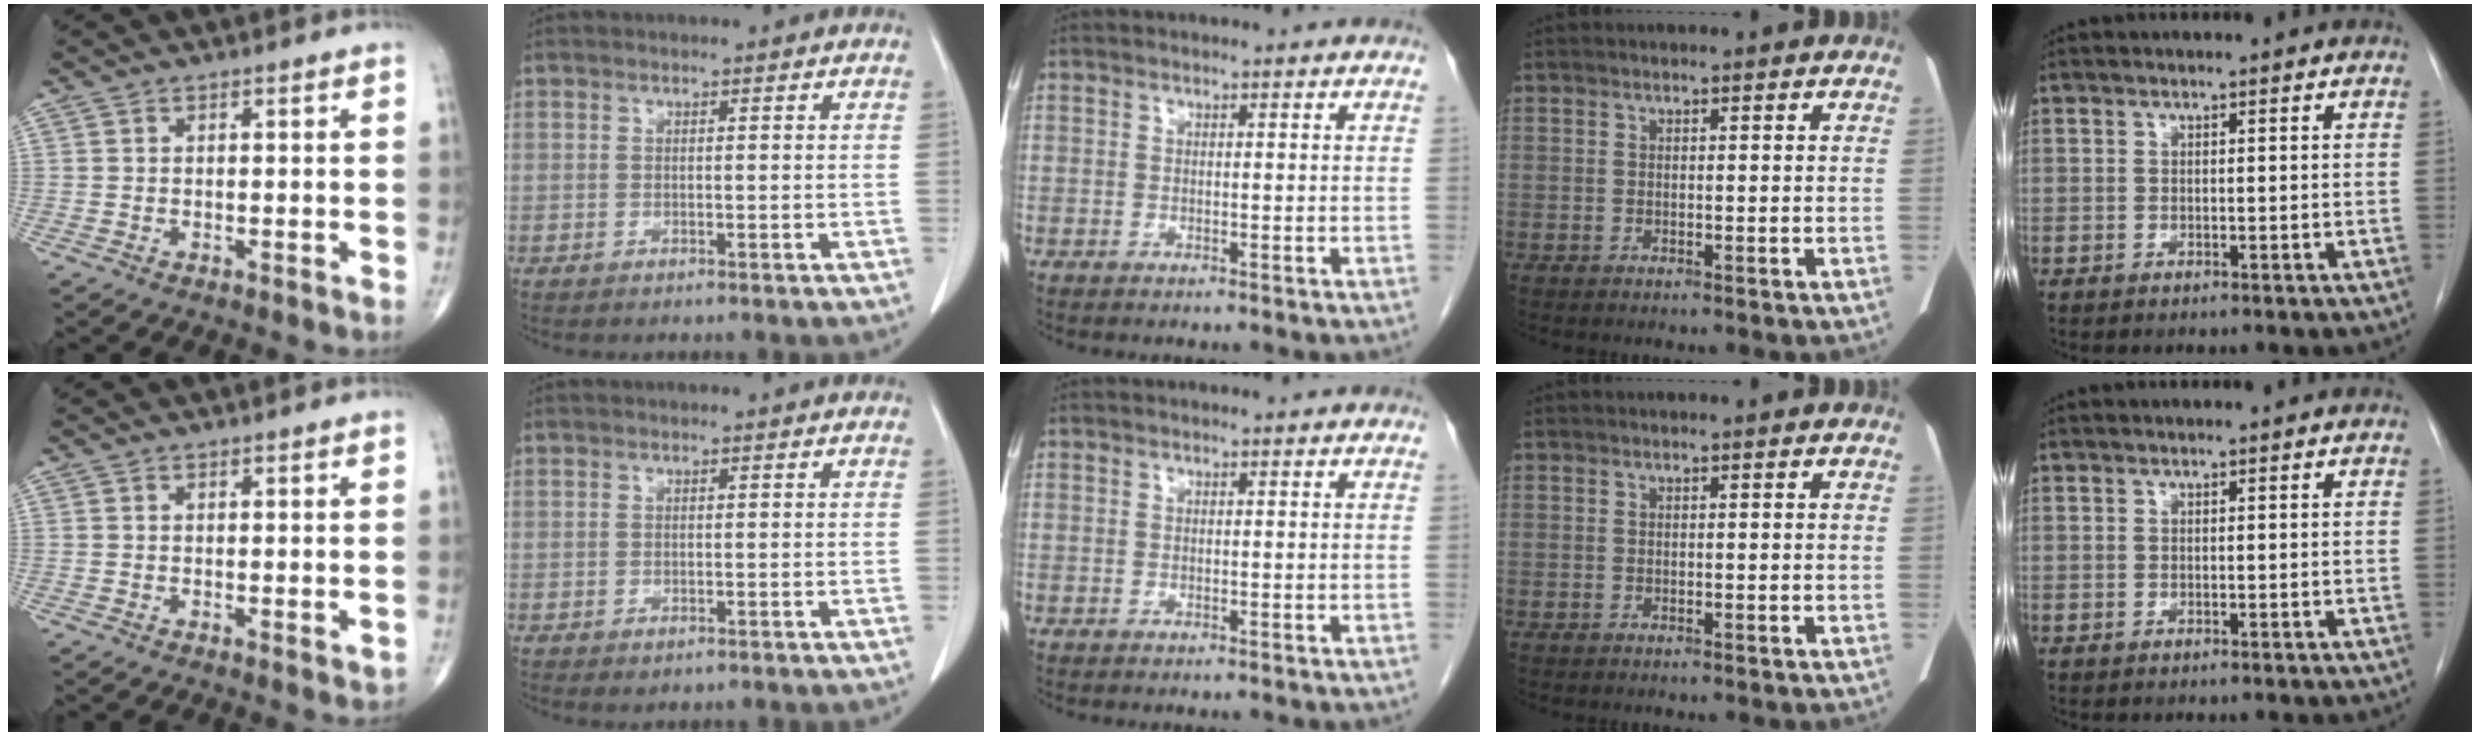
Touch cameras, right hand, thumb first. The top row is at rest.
{"thumb": {"total": 1.4, "force": [-0.2, 0.6, 1.3], "torque": [-0.017, -0.004, -0.001]}, "index": {"total": 0.9, "force": [-0.5, 0.5, 0.6], "torque": [-0.007, -0.001, -0.001]}}